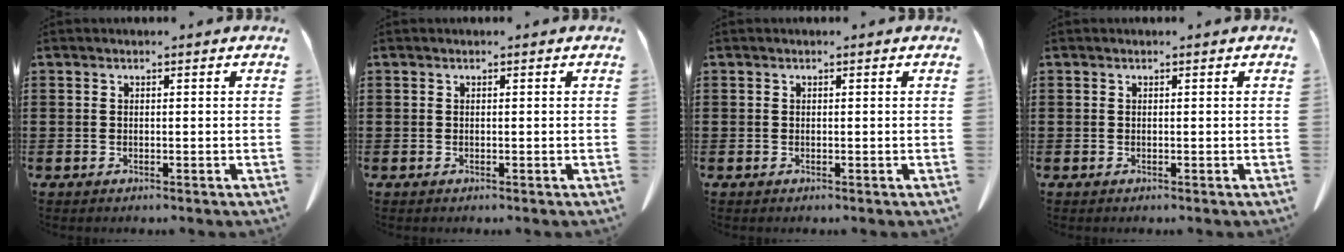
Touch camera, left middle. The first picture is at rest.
{"total": 0.0}
{"total": 0.0}
{"total": 0.0}